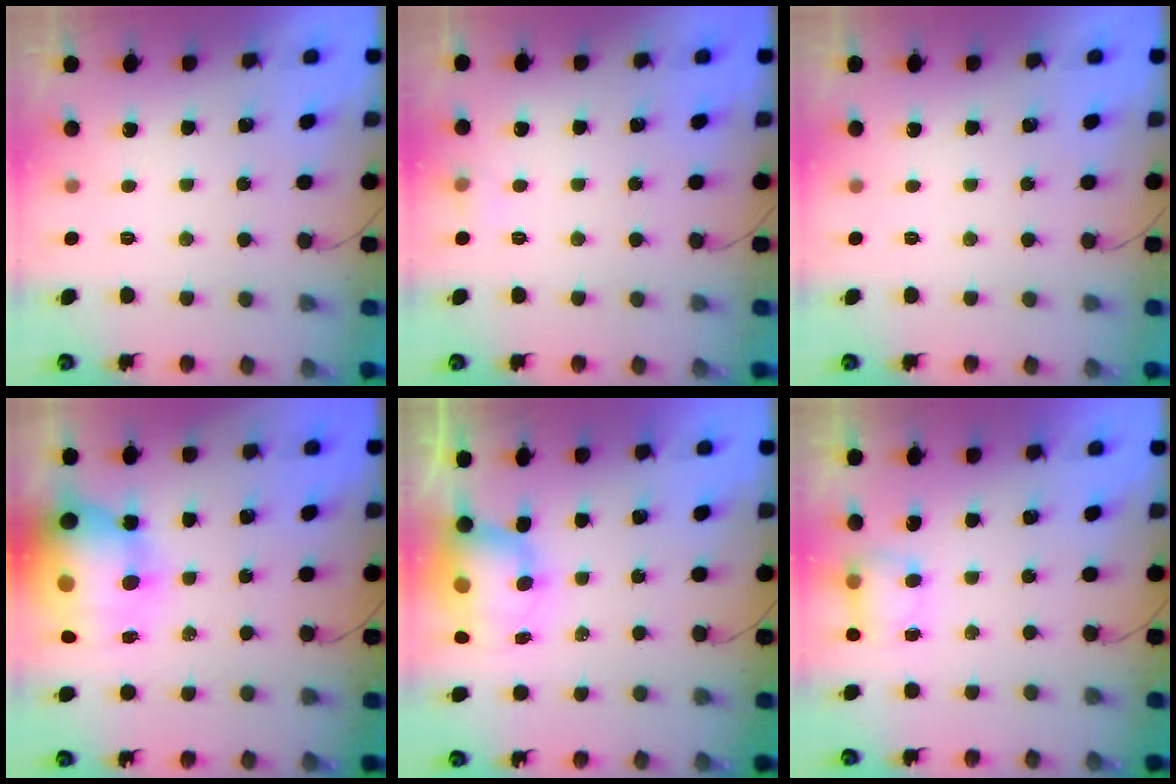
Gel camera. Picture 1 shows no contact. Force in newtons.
{"total": 5.4, "press": 5.1, "slide": 1.6}
{"total": 0.0}
{"total": 22.3, "press": 21.8, "slide": 5.0}
{"total": 10.0, "press": 9.7, "slide": 2.7}
{"total": 5.8, "press": 5.8, "slide": 0.6}